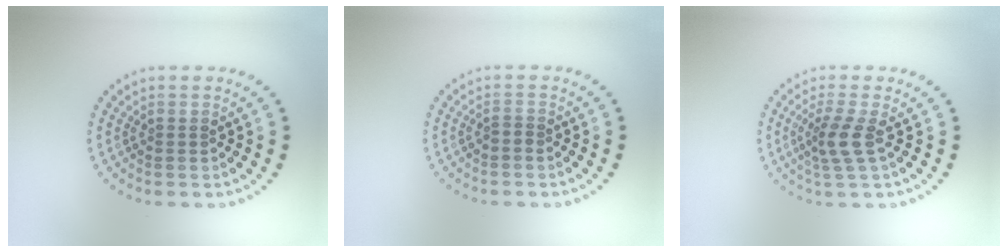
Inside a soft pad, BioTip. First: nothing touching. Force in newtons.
{"total": 0.5, "press": 0.3, "slide": 0.4}
{"total": 2.5, "press": 1.9, "slide": 1.6}